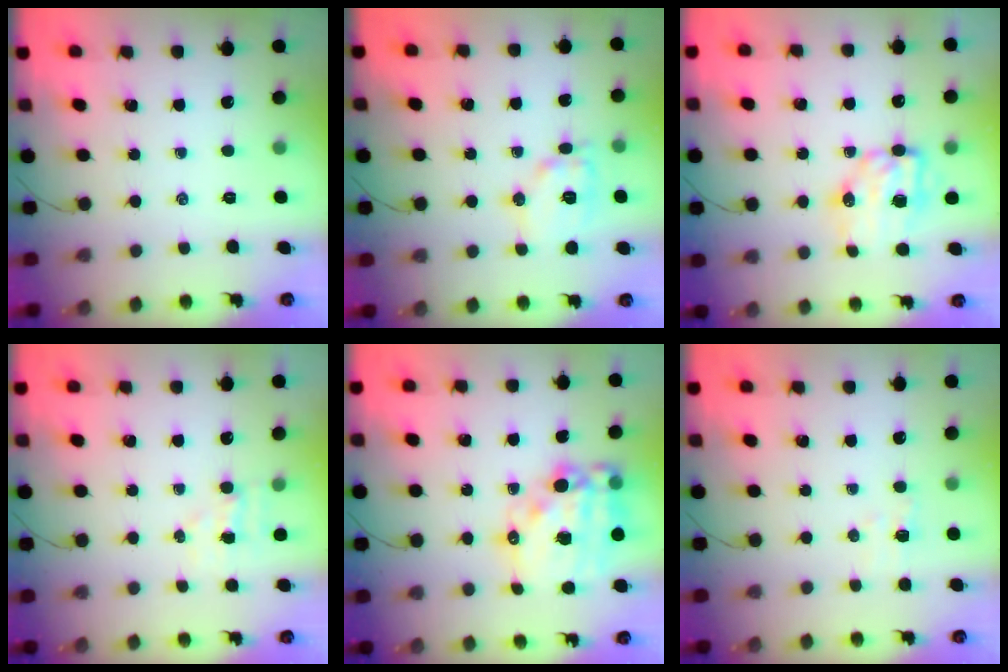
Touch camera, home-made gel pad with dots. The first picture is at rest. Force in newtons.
{"total": 10.8, "press": 10.7, "slide": 0.5}
{"total": 9.1, "press": 9.0, "slide": 1.4}
{"total": 3.4, "press": 3.2, "slide": 1.0}
{"total": 19.4, "press": 19.0, "slide": 3.9}
{"total": 2.8, "press": 2.7, "slide": 0.7}